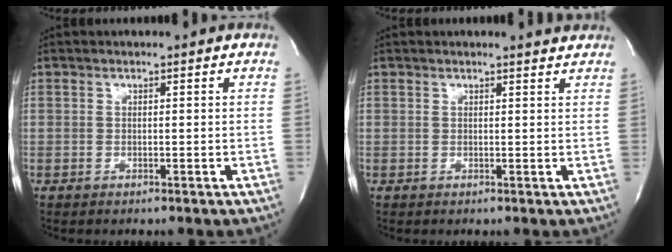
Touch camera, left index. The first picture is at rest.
{"total": 1.5, "force": [1.5, -0.1, 0.0], "torque": [-0.006, -0.010, 0.009]}